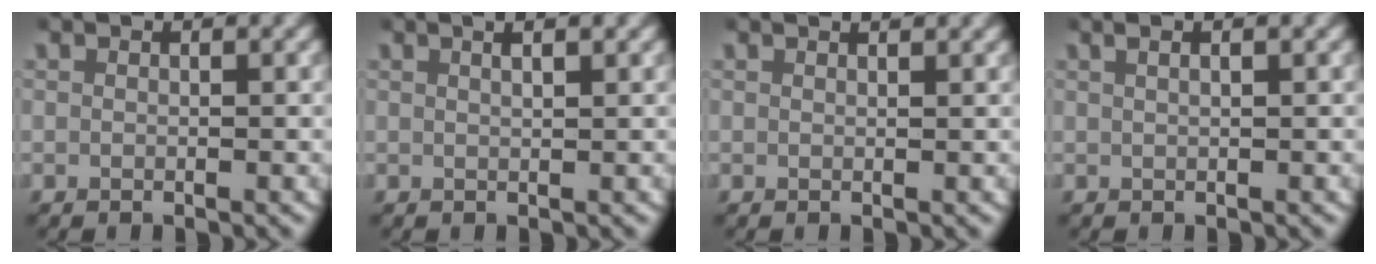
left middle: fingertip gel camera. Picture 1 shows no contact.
{"total": 2.2, "force": [1.3, 0.6, 1.7], "torque": [-0.016, 0.011, 0.016]}
{"total": 1.0, "force": [0.9, 0.0, 0.4], "torque": [0.004, 0.002, 0.011]}
{"total": 1.9, "force": [1.0, 0.5, 1.5], "torque": [-0.013, 0.015, 0.012]}